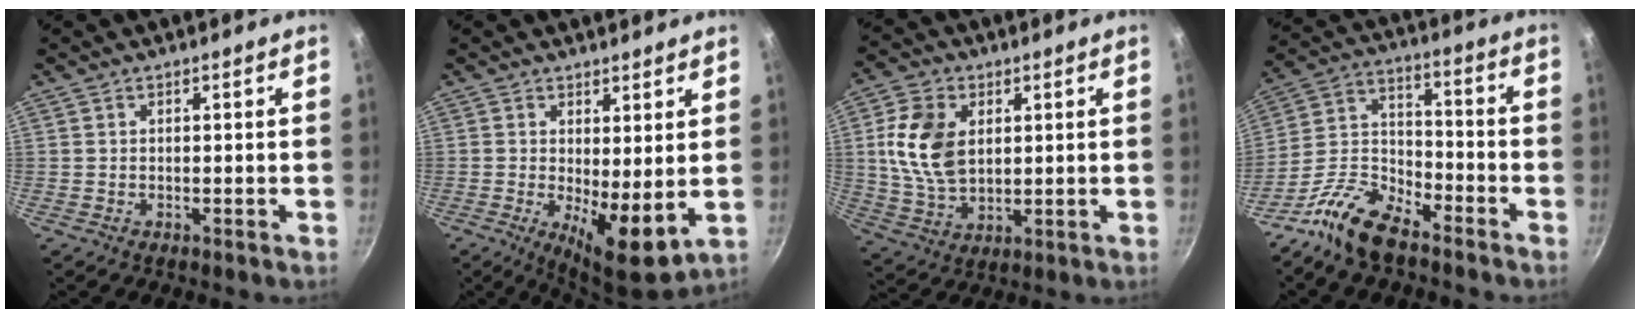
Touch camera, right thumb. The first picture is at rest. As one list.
[{"total": 8.6, "force": [0.3, 3.0, 8.0], "torque": [-0.112, -0.022, 0.008]}, {"total": 12.5, "force": [2.6, 8.4, 8.9], "torque": [-0.155, -0.015, 0.054]}, {"total": 12.9, "force": [-9.3, 5.8, 6.7], "torque": [-0.122, 0.082, -0.195]}]